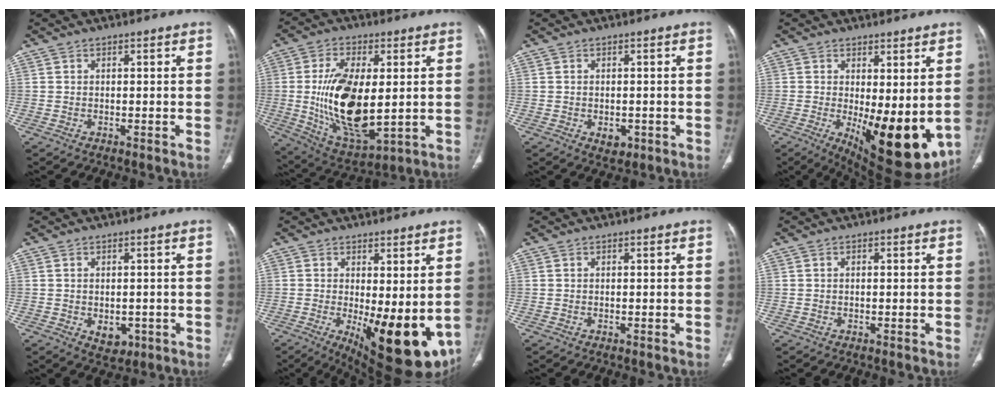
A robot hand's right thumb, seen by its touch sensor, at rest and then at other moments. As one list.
[{"total": 19.1, "force": [0.4, 9.1, 16.8], "torque": [-0.303, -0.020, 0.024]}, {"total": 2.9, "force": [-0.9, 2.0, 1.9], "torque": [-0.018, 0.001, -0.005]}, {"total": 16.0, "force": [-1.8, 6.4, 14.5], "torque": [-0.202, -0.037, -0.004]}, {"total": 4.0, "force": [-1.0, 2.9, 2.6], "torque": [-0.024, 0.000, -0.001]}, {"total": 15.9, "force": [-2.3, 6.0, 14.5], "torque": [-0.196, -0.034, -0.010]}, {"total": 0.0}, {"total": 0.7, "force": [0.1, 0.3, 0.6], "torque": [-0.015, 0.006, 0.004]}]